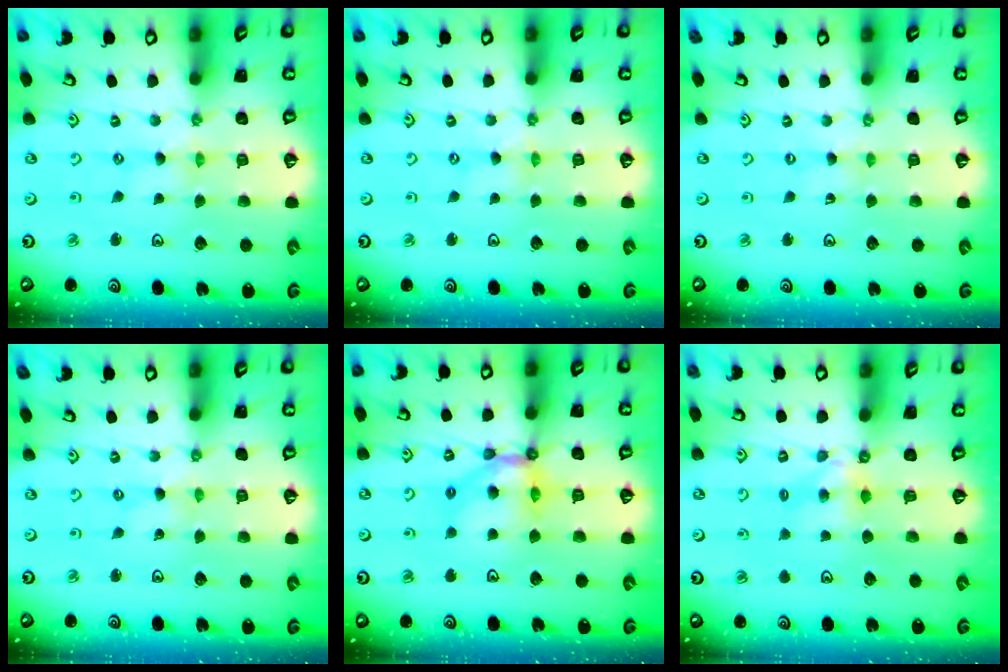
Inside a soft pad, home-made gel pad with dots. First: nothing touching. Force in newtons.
{"total": 0.0}
{"total": 0.0}
{"total": 0.0}
{"total": 11.4, "press": 11.3, "slide": 1.6}
{"total": 4.7, "press": 4.7, "slide": 0.4}